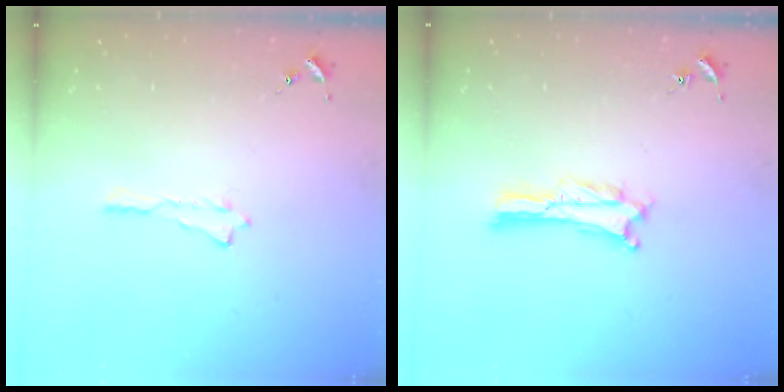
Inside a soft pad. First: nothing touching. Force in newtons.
{"total": 0.0}